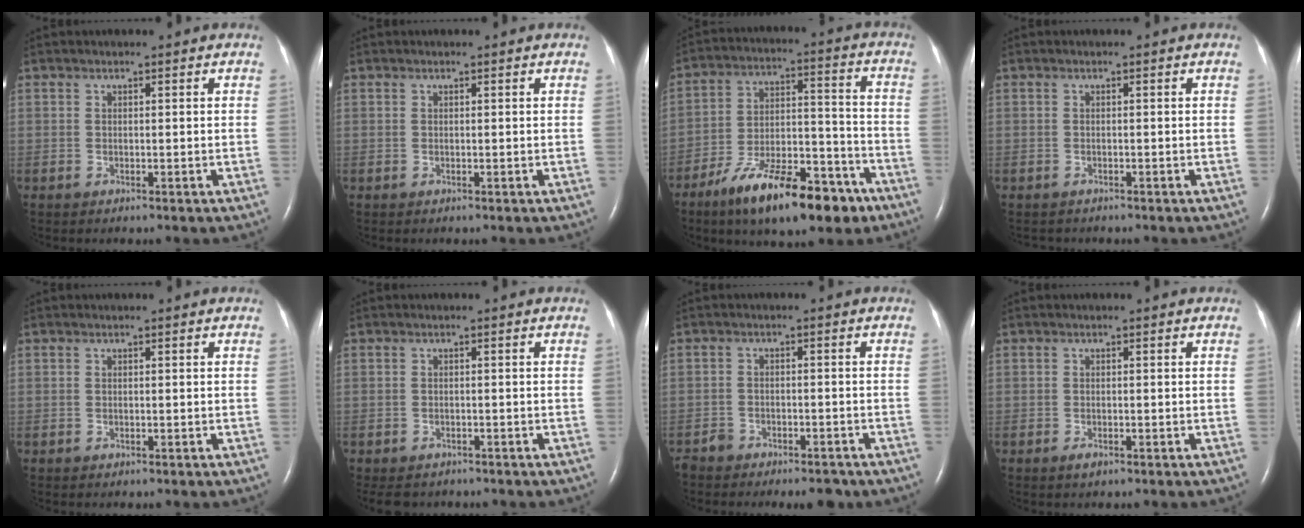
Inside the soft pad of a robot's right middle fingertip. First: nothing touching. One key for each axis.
{"total": 0.0}
{"total": 17.8, "fx": -11.7, "fy": 5.6, "fz": 12.2, "tx": -0.185, "ty": 0.015, "tz": -0.192}
{"total": 1.0, "fx": -0.9, "fy": 0.4, "fz": -0.1, "tx": -0.005, "ty": -0.001, "tz": -0.016}
{"total": 0.0}
{"total": 5.9, "fx": -5.0, "fy": 2.7, "fz": 1.5, "tx": -0.022, "ty": -0.002, "tz": -0.065}
{"total": 4.6, "fx": -4.0, "fy": 1.7, "fz": 1.4, "tx": -0.017, "ty": -0.002, "tz": -0.063}
{"total": 1.1, "fx": -0.7, "fy": 0.4, "fz": 0.7, "tx": -0.016, "ty": -0.002, "tz": -0.010}